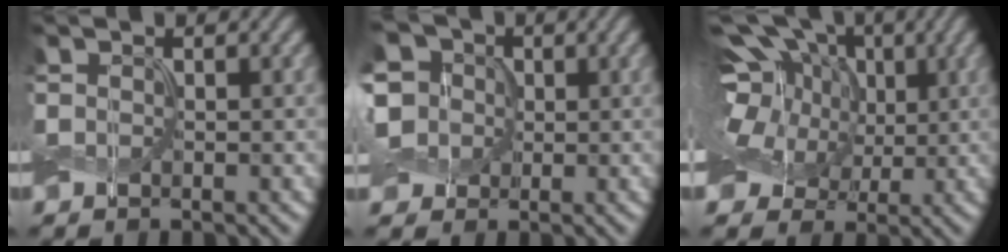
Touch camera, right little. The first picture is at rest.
{"total": 8.3, "force": [2.1, 6.8, 4.2], "torque": [-0.104, 0.030, 0.019]}
{"total": 17.0, "force": [4.8, 12.9, 9.9], "torque": [-0.200, 0.048, 0.057]}